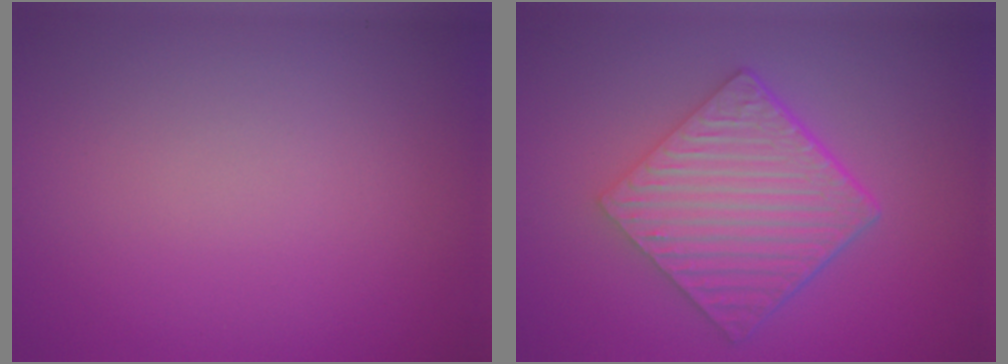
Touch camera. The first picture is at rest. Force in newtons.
{"total": 6.4, "press": 4.6, "slide": 4.4}